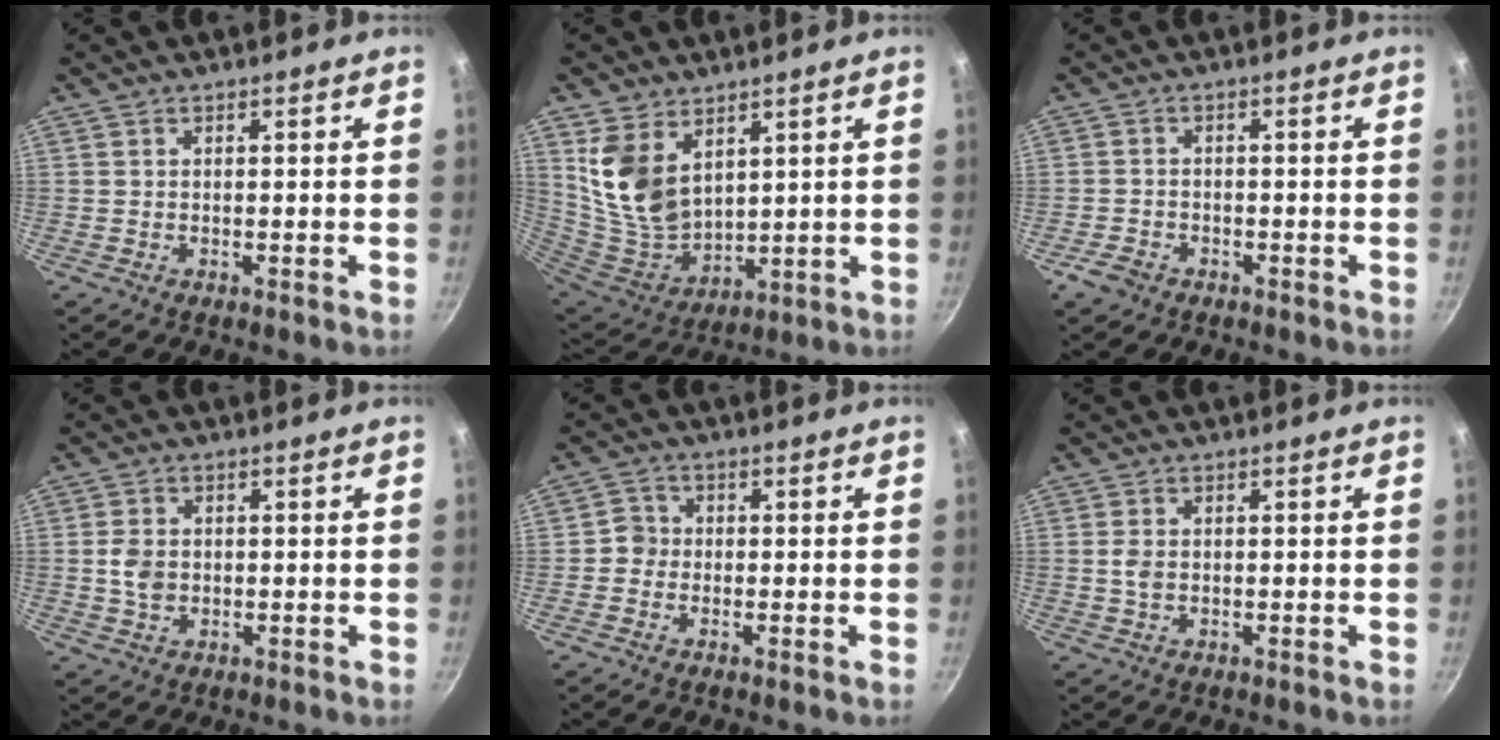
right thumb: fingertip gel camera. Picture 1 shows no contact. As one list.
[{"total": 13.2, "force": [6.0, 8.6, 8.1], "torque": [-0.141, -0.052, 0.133]}, {"total": 3.3, "force": [-2.1, 2.3, 1.3], "torque": [-0.028, 0.020, -0.034]}, {"total": 4.4, "force": [0.0, 3.4, 2.8], "torque": [-0.045, 0.002, -0.001]}, {"total": 3.0, "force": [-0.5, 2.8, 0.8], "torque": [0.008, 0.008, -0.019]}, {"total": 2.4, "force": [0.1, 1.7, 1.7], "torque": [-0.031, 0.000, 0.001]}]